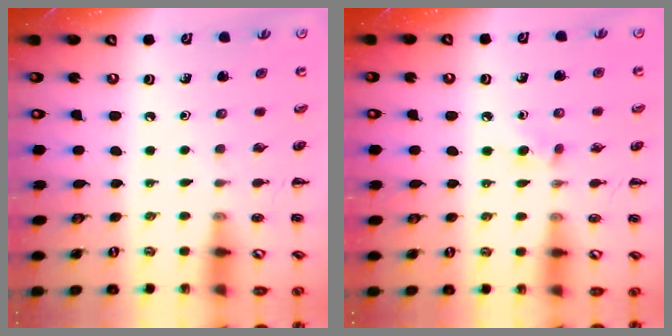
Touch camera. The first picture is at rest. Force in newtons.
{"total": 3.4, "press": 3.2, "slide": 1.3}